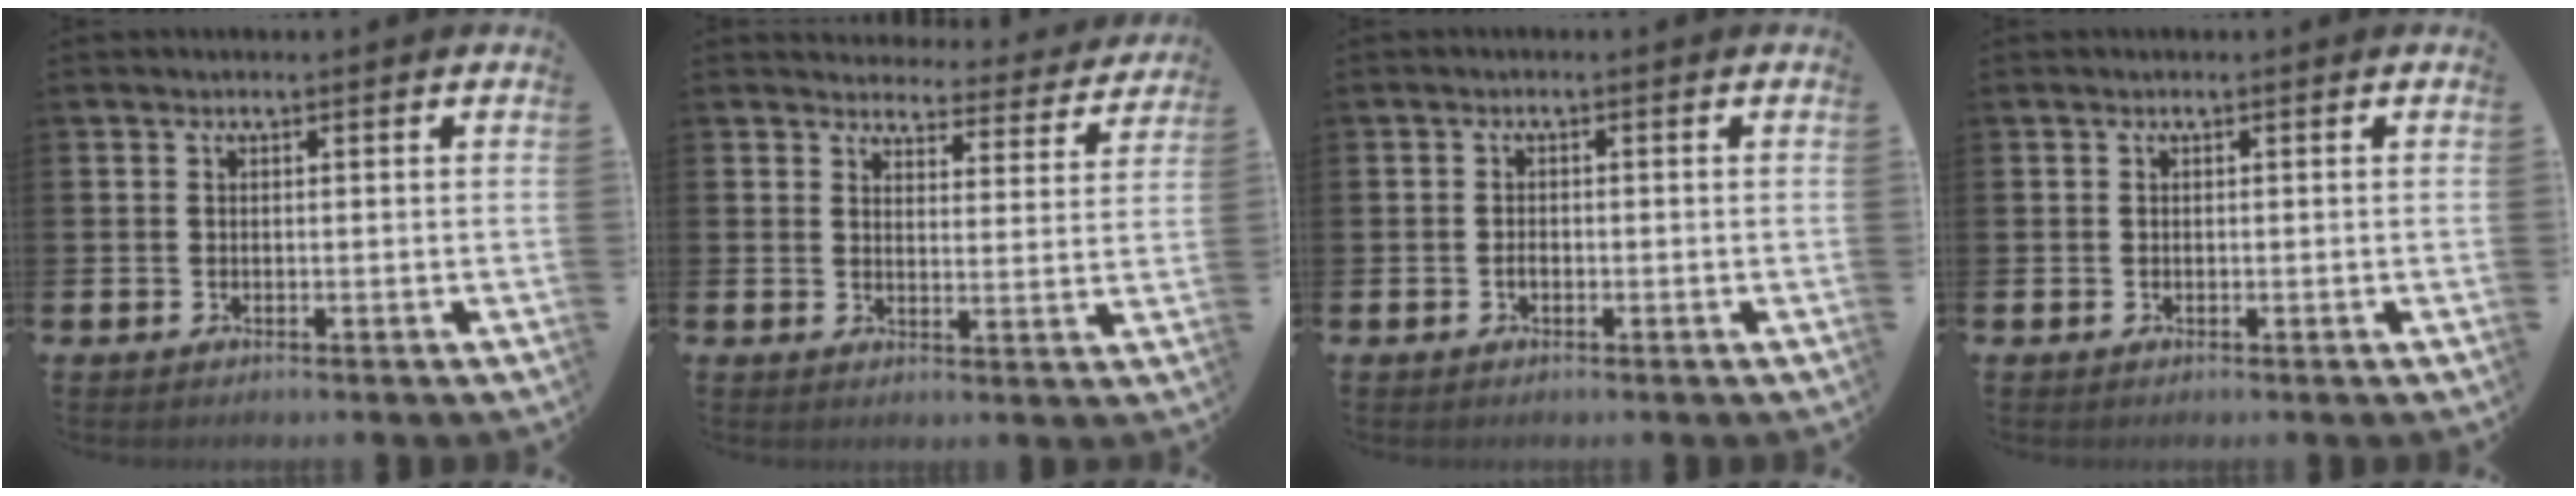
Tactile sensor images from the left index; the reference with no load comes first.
{"total": 4.0, "force": [3.8, 1.1, 0.2], "torque": [-0.009, -0.037, 0.062]}
{"total": 1.0, "force": [-0.5, 0.6, 0.7], "torque": [-0.008, -0.001, -0.011]}
{"total": 0.0}